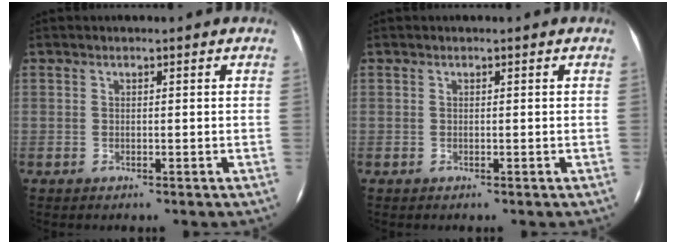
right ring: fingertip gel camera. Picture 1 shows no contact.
{"total": 0.0}